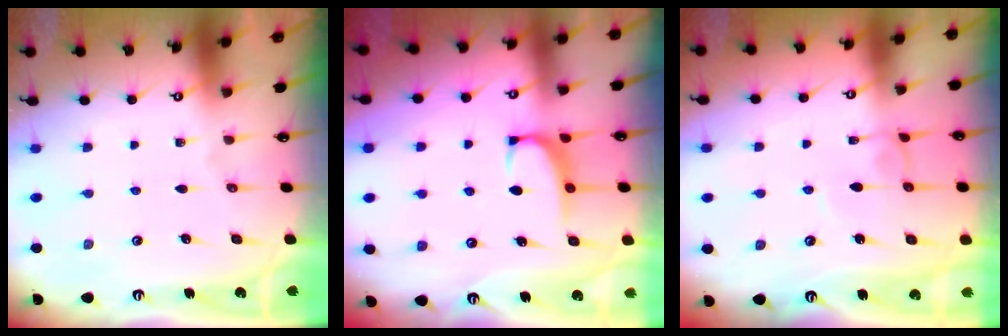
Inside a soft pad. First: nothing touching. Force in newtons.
{"total": 1.4, "press": 1.2, "slide": 0.7}
{"total": 2.3, "press": 2.3, "slide": 0.2}